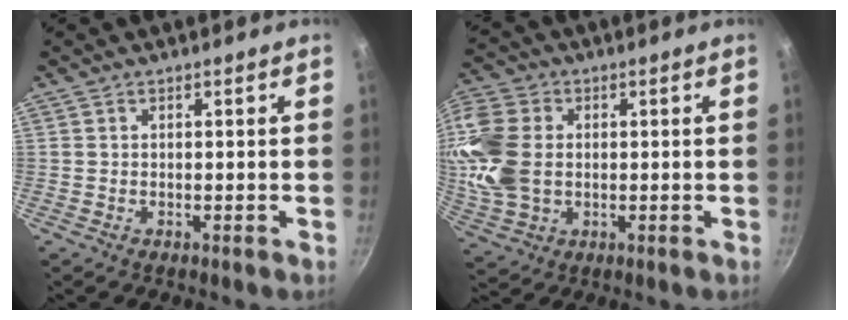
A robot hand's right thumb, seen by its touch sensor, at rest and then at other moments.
{"total": 13.3, "force": [0.7, 9.8, 9.0], "torque": [-0.175, 0.003, 0.013]}